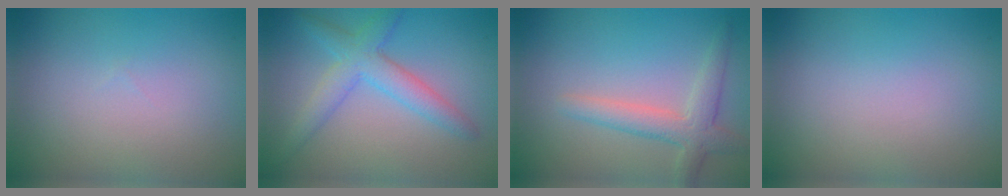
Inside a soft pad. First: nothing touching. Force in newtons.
{"total": 3.9, "press": 3.9, "slide": 0.2}
{"total": 3.3, "press": 3.3, "slide": 0.2}
{"total": 0.0}